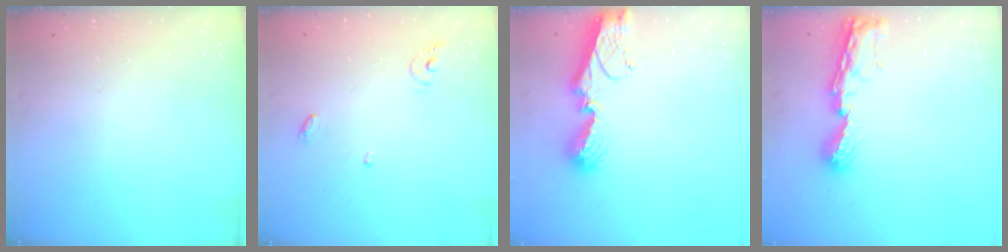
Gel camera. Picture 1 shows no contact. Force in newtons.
{"total": 6.2, "press": 6.2, "slide": 0.2}
{"total": 11.7, "press": 11.6, "slide": 1.1}
{"total": 8.9, "press": 8.9, "slide": 0.9}